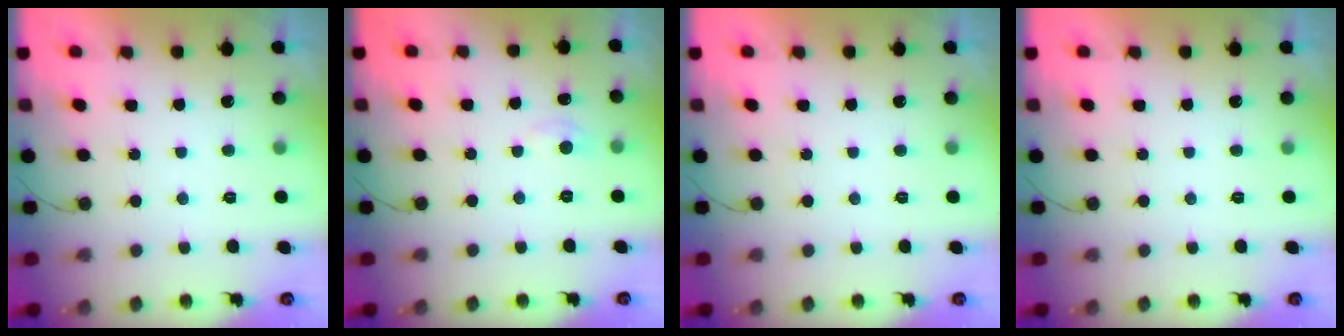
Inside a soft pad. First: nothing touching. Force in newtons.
{"total": 3.8, "press": 3.7, "slide": 0.6}
{"total": 0.0}
{"total": 0.0}